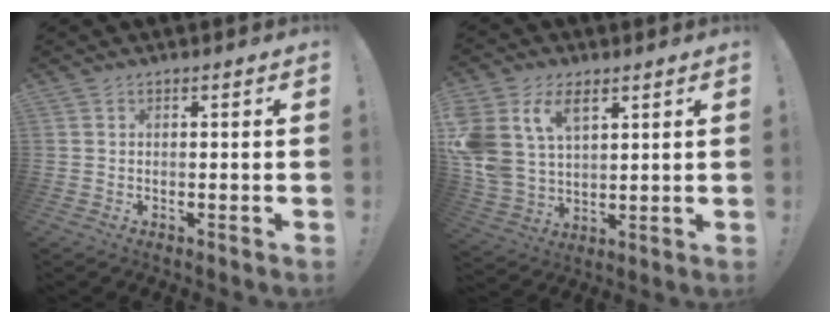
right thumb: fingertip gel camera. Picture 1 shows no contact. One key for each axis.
{"total": 13.7, "fx": 6.9, "fy": 9.0, "fz": 7.8, "tx": -0.163, "ty": -0.033, "tz": 0.134}